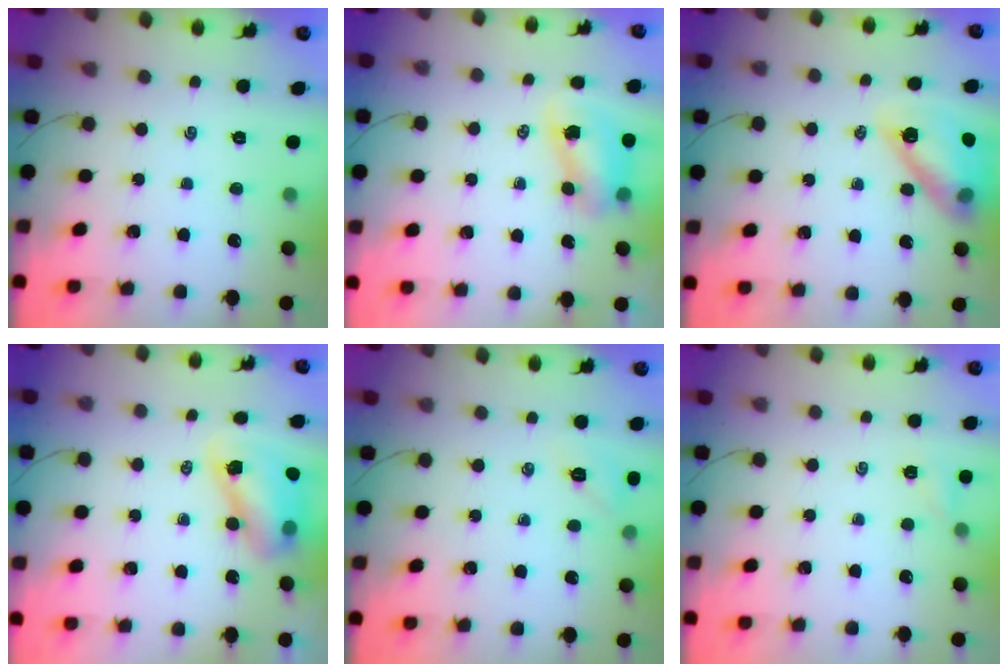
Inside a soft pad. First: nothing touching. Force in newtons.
{"total": 7.3, "press": 7.3, "slide": 1.0}
{"total": 14.4, "press": 13.8, "slide": 4.1}
{"total": 8.5, "press": 8.3, "slide": 2.0}
{"total": 5.6, "press": 5.4, "slide": 1.5}
{"total": 1.7, "press": 1.7, "slide": 0.5}